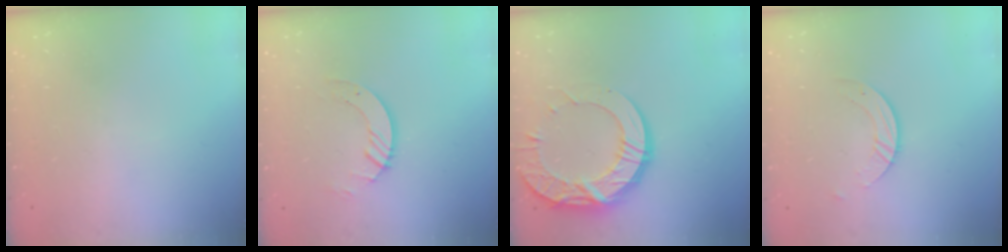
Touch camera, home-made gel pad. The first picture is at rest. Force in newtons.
{"total": 4.0, "press": 4.0, "slide": 0.3}
{"total": 15.6, "press": 15.6, "slide": 1.1}
{"total": 3.1, "press": 3.1, "slide": 0.2}